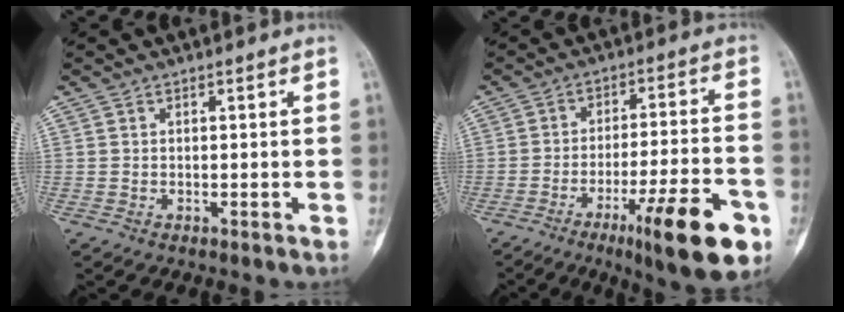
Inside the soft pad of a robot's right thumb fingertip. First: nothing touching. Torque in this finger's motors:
{"motor_torque": [0.23, 0.36, 0.20, 0.12, 0.10]}